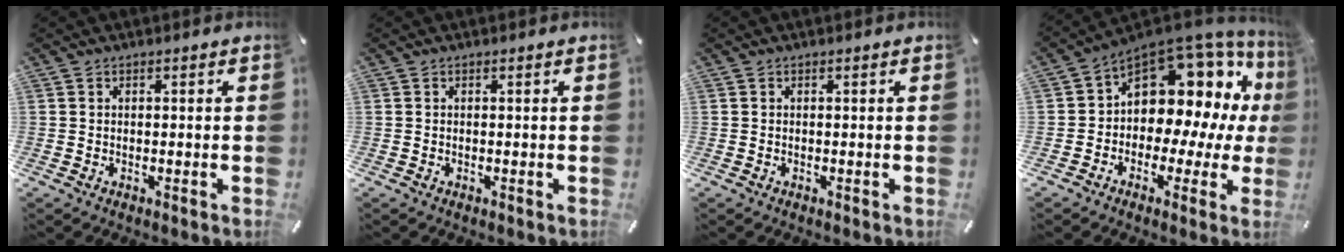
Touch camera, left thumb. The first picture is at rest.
{"total": 0.0}
{"total": 0.0}
{"total": 13.4, "force": [5.3, 9.3, 8.1], "torque": [-0.118, -0.067, 0.084]}